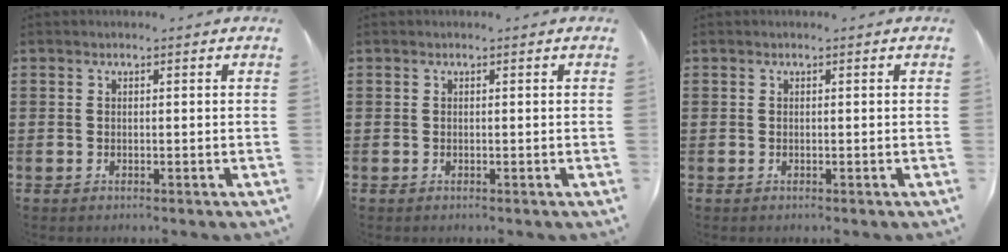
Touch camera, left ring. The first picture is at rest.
{"total": 0.0}
{"total": 0.0}